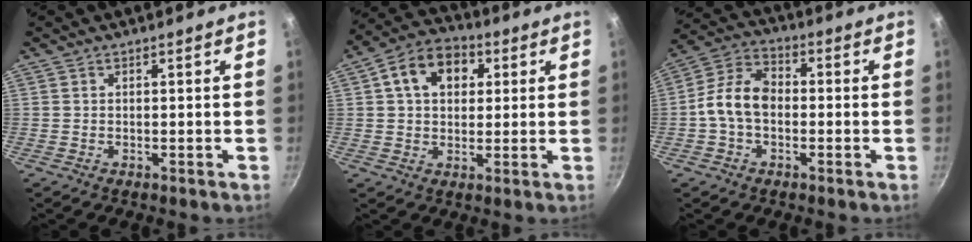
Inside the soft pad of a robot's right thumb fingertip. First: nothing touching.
{"total": 11.5, "force": [3.4, 8.3, 7.2], "torque": [-0.092, 0.015, 0.039]}
{"total": 9.4, "force": [-1.1, 6.5, 6.7], "torque": [-0.110, 0.032, -0.039]}